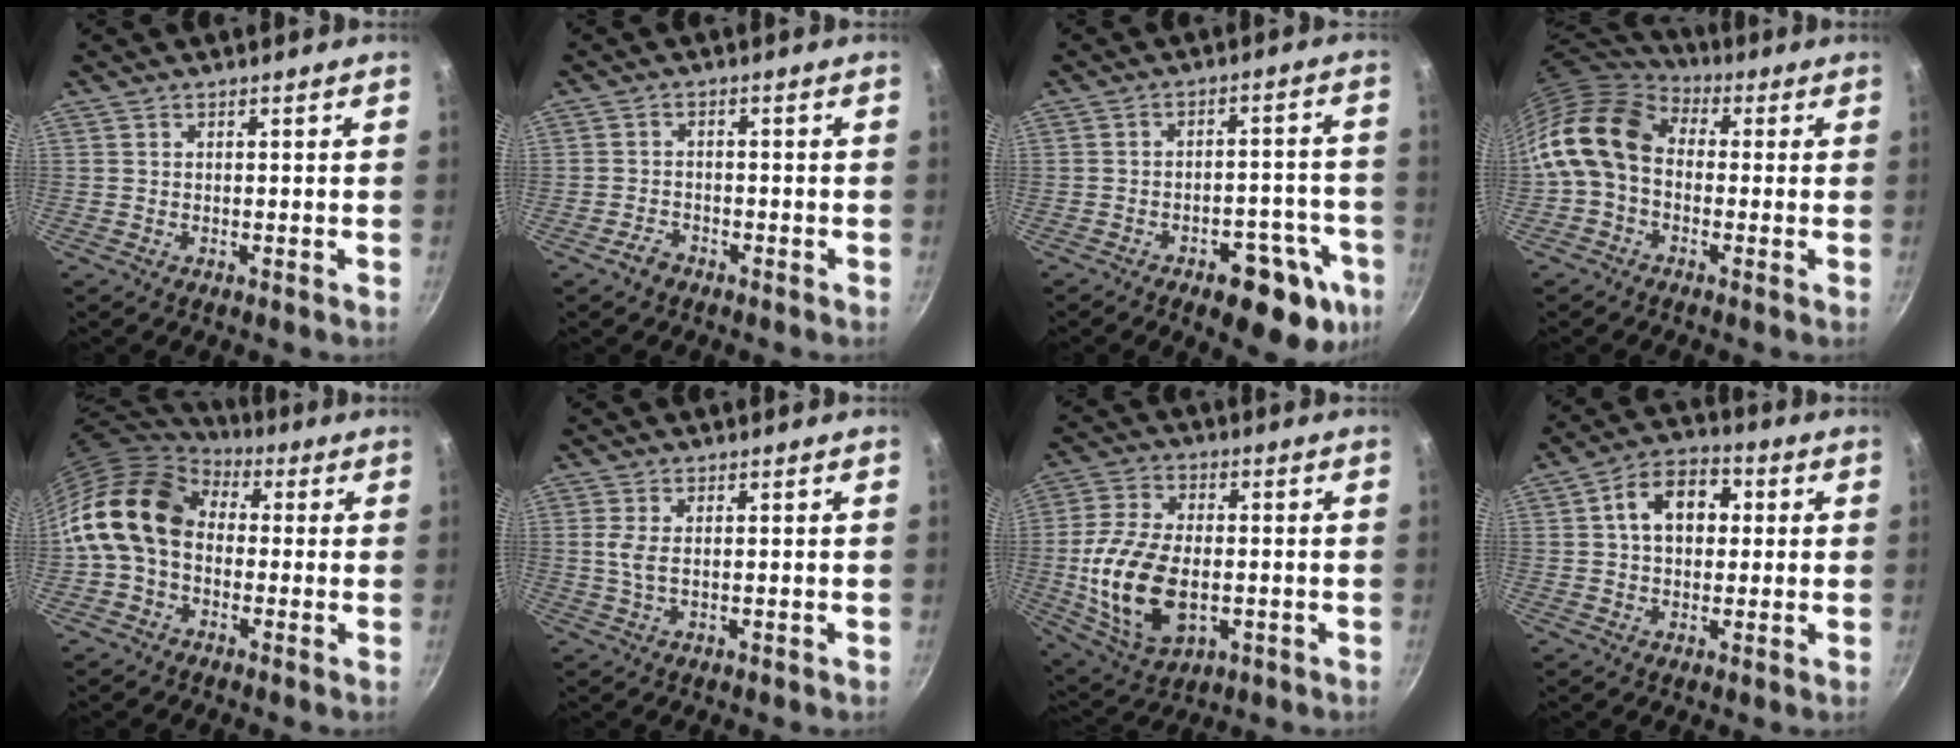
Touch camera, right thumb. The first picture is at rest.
{"total": 2.7, "force": [-2.0, 1.6, 1.0], "torque": [-0.013, 0.024, -0.033]}
{"total": 14.5, "force": [-7.7, 6.5, 10.5], "torque": [-0.074, 0.048, -0.095]}
{"total": 15.2, "force": [-0.1, 11.2, 10.3], "torque": [-0.192, 0.032, -0.023]}
{"total": 16.2, "force": [1.2, 12.0, 10.8], "torque": [-0.186, 0.031, 0.004]}
{"total": 3.7, "force": [0.6, 1.5, 3.3], "torque": [-0.075, -0.002, 0.013]}
{"total": 17.0, "force": [-2.4, 10.1, 13.5], "torque": [-0.255, 0.007, -0.034]}
{"total": 10.5, "force": [1.7, 7.4, 7.2], "torque": [-0.078, 0.021, 0.013]}